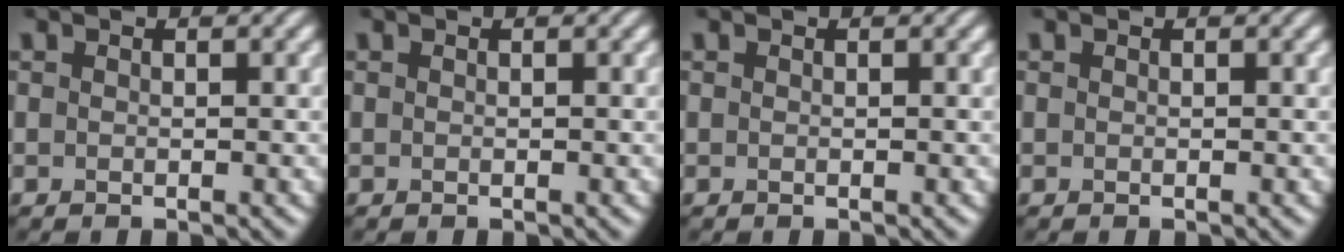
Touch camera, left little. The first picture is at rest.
{"total": 0.0}
{"total": 0.0}
{"total": 0.0}